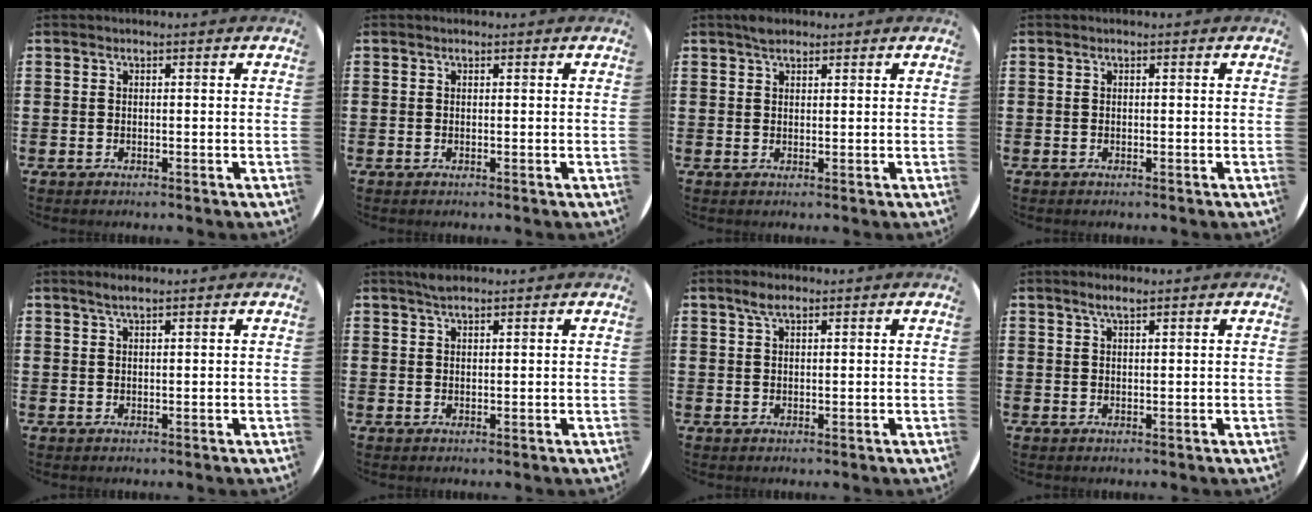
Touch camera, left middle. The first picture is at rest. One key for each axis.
{"total": 0.0}
{"total": 1.6, "fx": 1.3, "fy": 0.6, "fz": 0.5, "tx": -0.005, "ty": 0.000, "tz": 0.023}
{"total": 0.0}
{"total": 1.5, "fx": 1.1, "fy": 0.1, "fz": 0.9, "tx": -0.019, "ty": 0.003, "tz": 0.020}
{"total": 1.7, "fx": 1.4, "fy": 0.4, "fz": 0.7, "tx": -0.017, "ty": 0.003, "tz": 0.026}
{"total": 2.4, "fx": 1.6, "fy": 1.0, "fz": 1.5, "tx": -0.024, "ty": 0.004, "tz": 0.026}
{"total": 1.9, "fx": 1.4, "fy": 0.3, "fz": 1.3, "tx": -0.027, "ty": 0.004, "tz": 0.024}